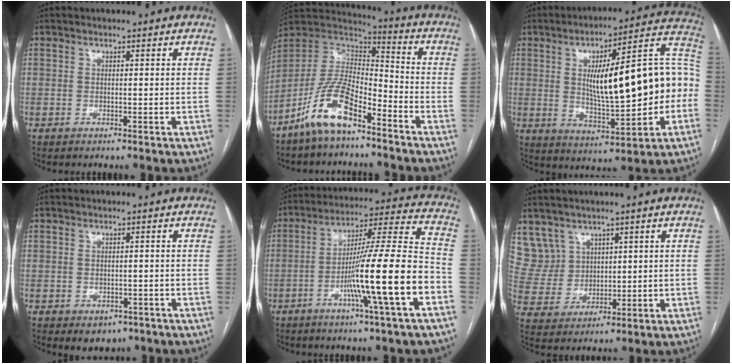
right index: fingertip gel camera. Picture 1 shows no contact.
{"total": 13.1, "force": [-8.4, 4.2, 9.1], "torque": [-0.188, 0.013, -0.161]}
{"total": 21.9, "force": [0.0, 5.1, 21.3], "torque": [-0.296, 0.038, 0.011]}
{"total": 3.6, "force": [-2.0, 2.6, 1.4], "torque": [-0.008, 0.003, -0.016]}
{"total": 17.2, "force": [-6.2, -1.1, 16.0], "torque": [-0.262, 0.000, -0.106]}
{"total": 7.5, "force": [4.6, 5.9, 0.1], "torque": [-0.010, 0.023, 0.111]}